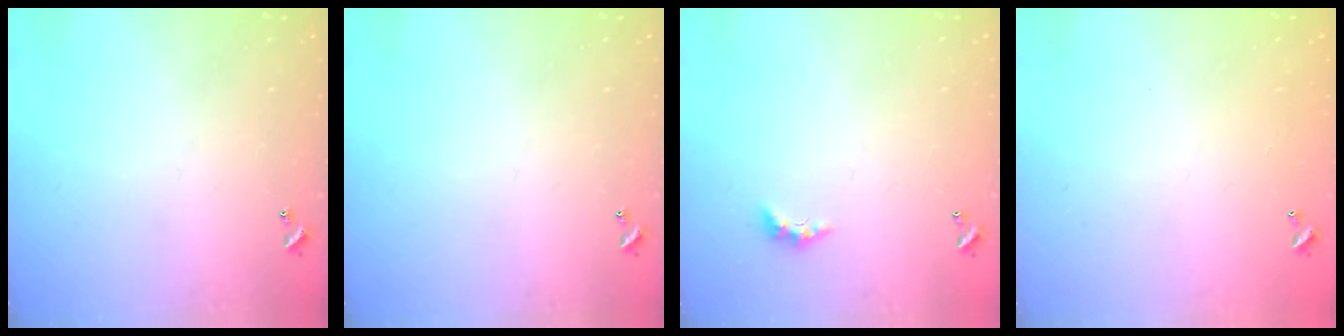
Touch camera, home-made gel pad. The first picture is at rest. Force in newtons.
{"total": 0.0}
{"total": 2.3, "press": 2.2, "slide": 0.7}
{"total": 2.9, "press": 2.9, "slide": 0.1}